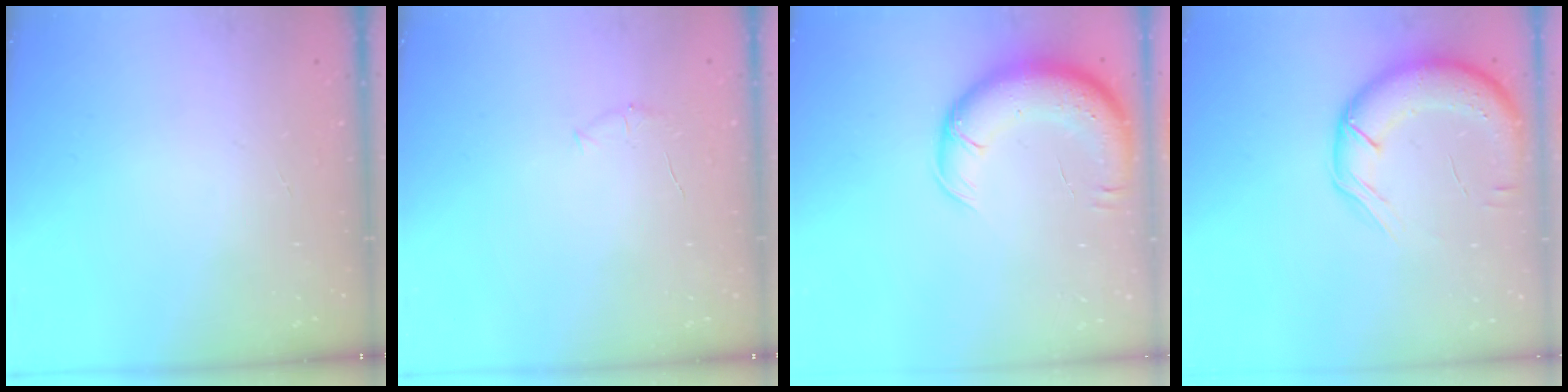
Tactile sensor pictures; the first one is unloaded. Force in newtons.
{"total": 4.0, "press": 3.8, "slide": 1.2}
{"total": 13.2, "press": 12.8, "slide": 3.3}
{"total": 14.4, "press": 14.0, "slide": 3.5}